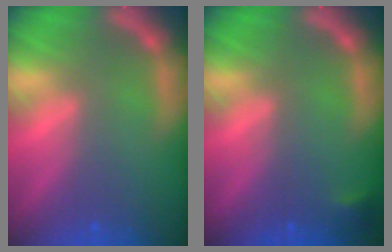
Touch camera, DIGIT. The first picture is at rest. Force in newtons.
{"total": 0.9}